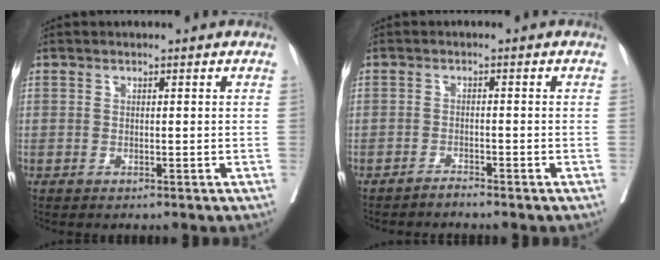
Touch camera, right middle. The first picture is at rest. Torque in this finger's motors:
{"motor_torque": [-0.02, 0.03, -0.01, 0.00]}